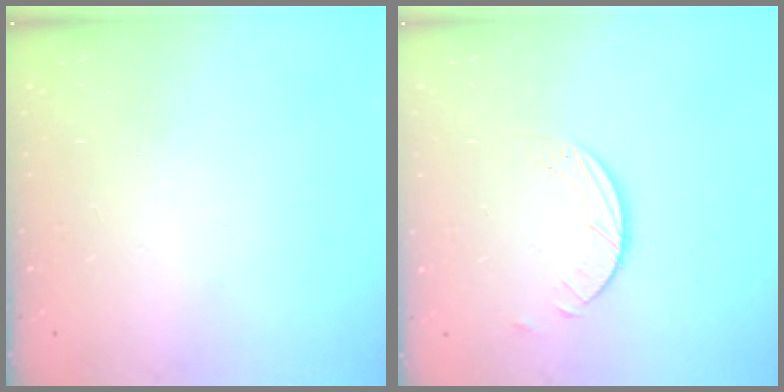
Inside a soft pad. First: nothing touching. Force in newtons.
{"total": 3.2, "press": 3.1, "slide": 0.3}